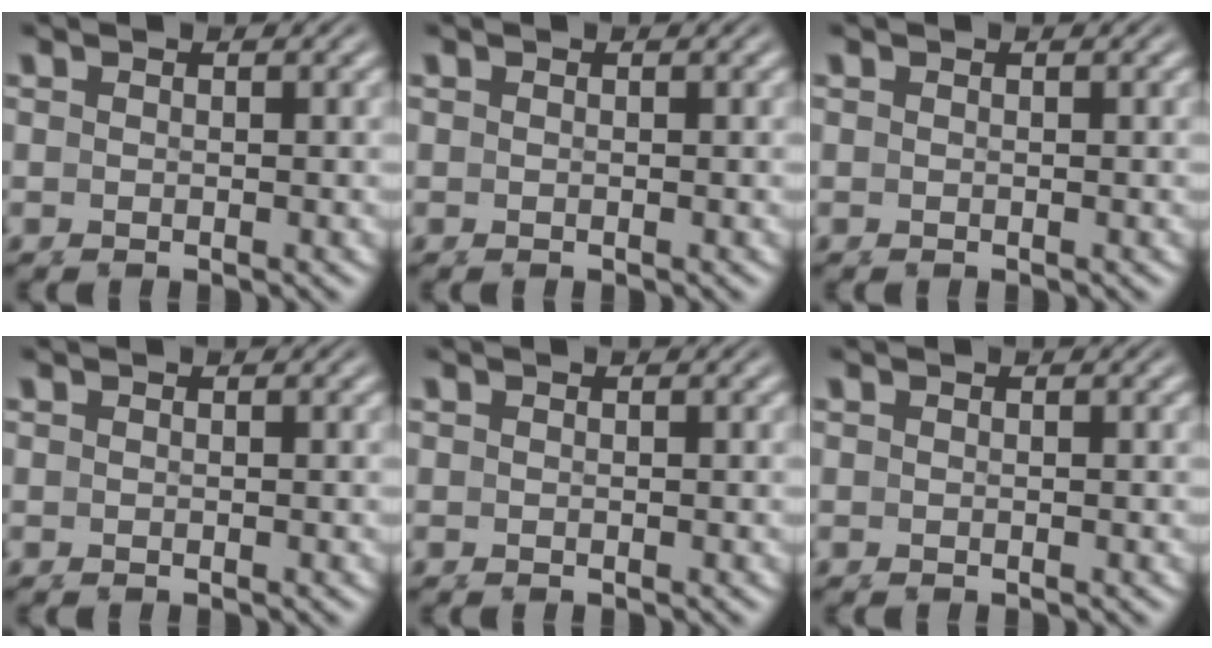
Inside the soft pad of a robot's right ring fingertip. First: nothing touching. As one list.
[{"total": 0.0}, {"total": 0.0}, {"total": 0.0}, {"total": 0.0}, {"total": 0.0}]